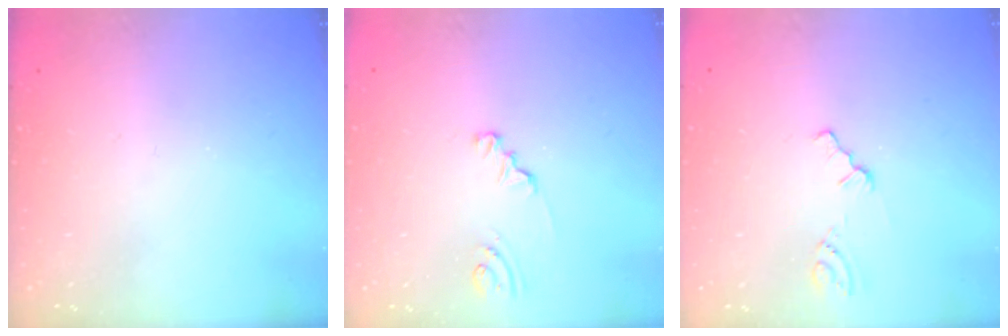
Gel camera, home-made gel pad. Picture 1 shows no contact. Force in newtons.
{"total": 1.7, "press": 1.7, "slide": 0.2}
{"total": 0.7, "press": 0.6, "slide": 0.2}